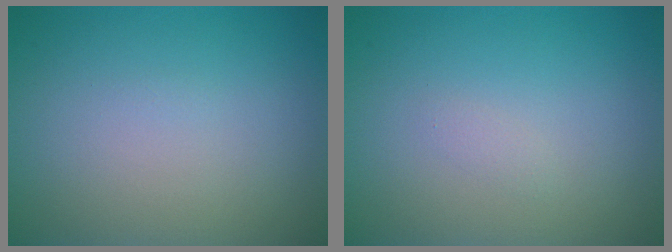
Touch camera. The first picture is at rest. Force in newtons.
{"total": 0.6, "press": 0.6, "slide": 0.0}